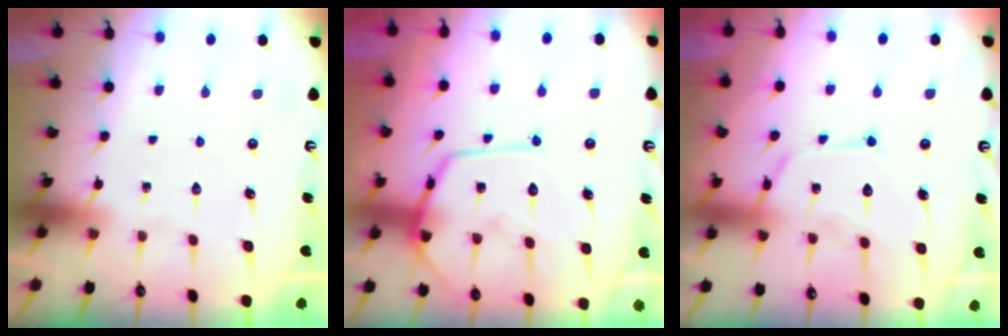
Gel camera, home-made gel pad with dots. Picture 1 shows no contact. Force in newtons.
{"total": 14.6, "press": 14.5, "slide": 1.2}
{"total": 13.7, "press": 13.6, "slide": 1.2}